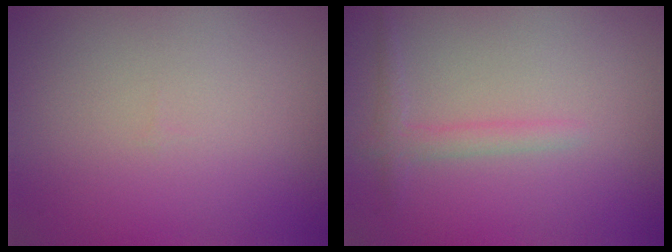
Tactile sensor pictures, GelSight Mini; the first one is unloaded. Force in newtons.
{"total": 1.5, "press": 1.5, "slide": 0.2}